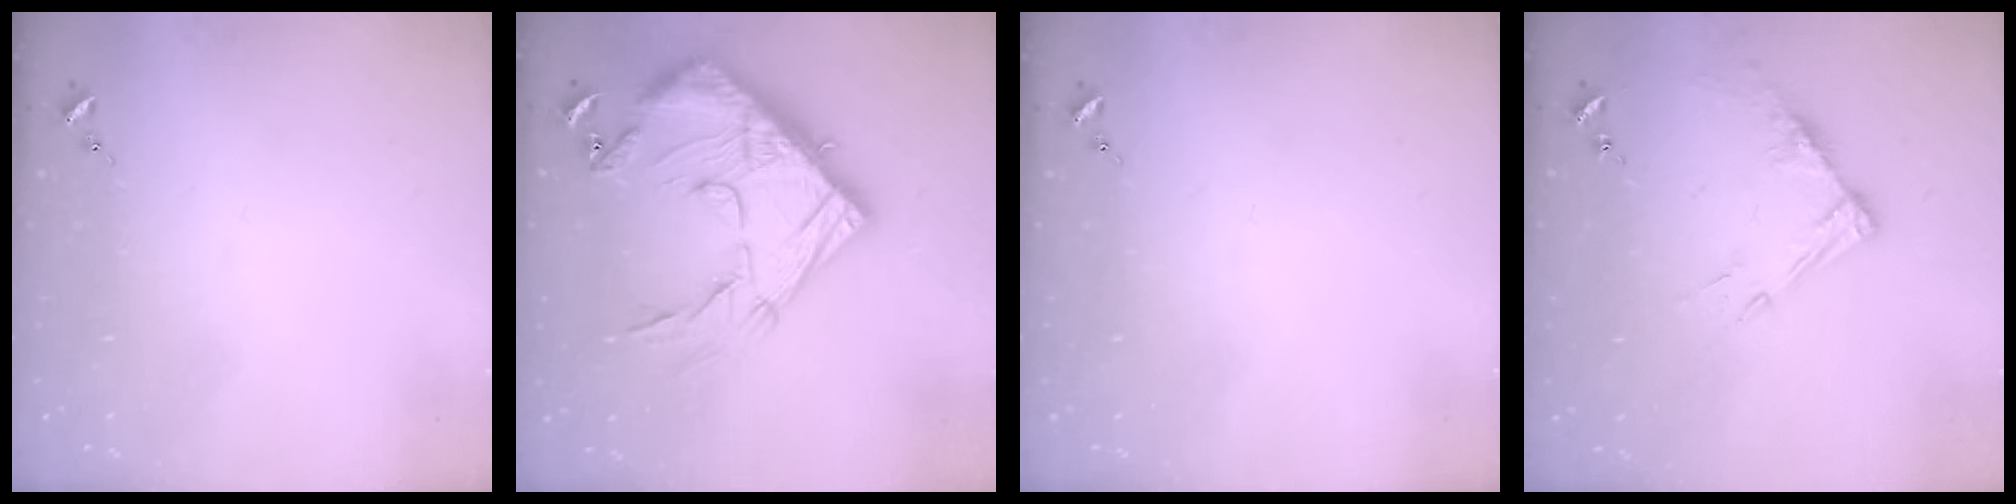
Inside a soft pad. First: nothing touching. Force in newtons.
{"total": 30.1, "press": 30.0, "slide": 2.9}
{"total": 0.0}
{"total": 9.1, "press": 9.1, "slide": 0.7}